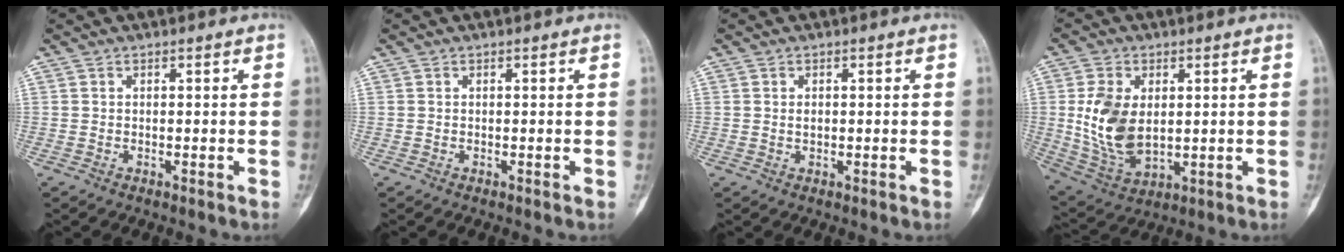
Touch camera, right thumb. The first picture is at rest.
{"total": 0.0}
{"total": 1.1, "force": [0.2, 0.7, 0.8], "torque": [-0.013, 0.000, 0.006]}
{"total": 12.7, "force": [1.4, 8.0, 9.8], "torque": [-0.182, -0.012, 0.042]}